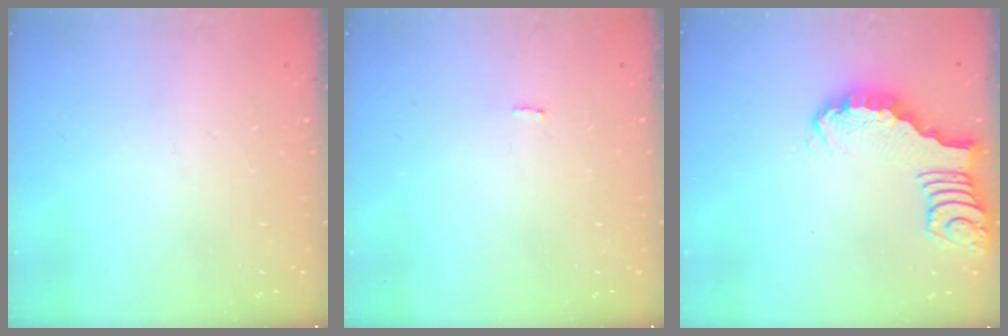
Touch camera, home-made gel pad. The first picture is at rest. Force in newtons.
{"total": 1.4, "press": 1.3, "slide": 0.1}
{"total": 2.7, "press": 2.7, "slide": 0.4}